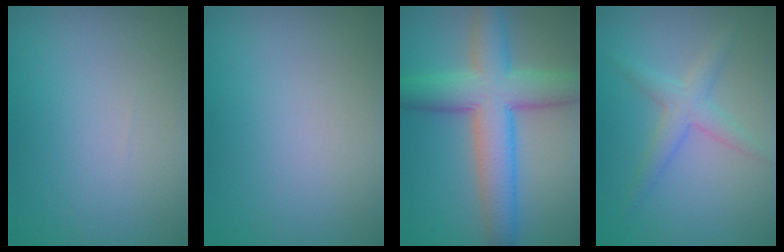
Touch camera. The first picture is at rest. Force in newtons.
{"total": 0.0}
{"total": 7.9, "press": 7.9, "slide": 0.2}
{"total": 2.5, "press": 2.5, "slide": 0.1}